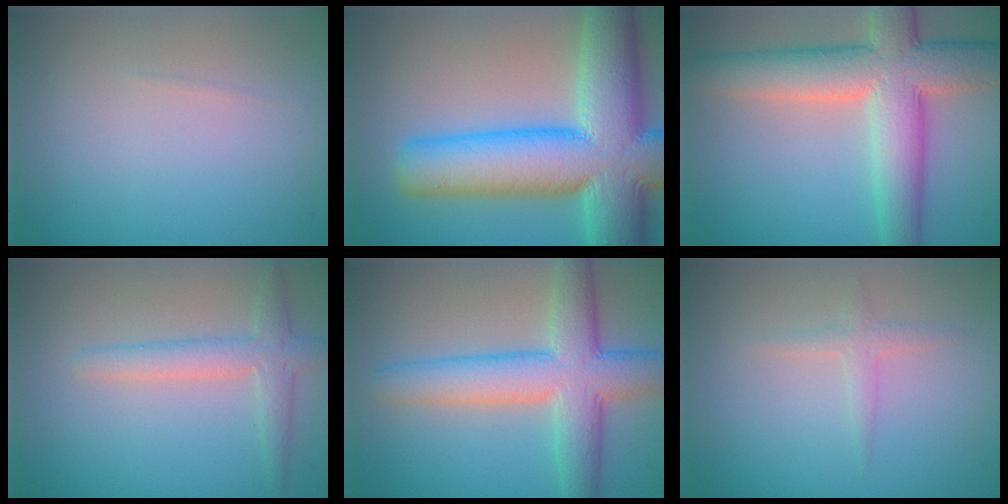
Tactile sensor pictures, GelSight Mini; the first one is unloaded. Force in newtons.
{"total": 14.3, "press": 14.3, "slide": 0.4}
{"total": 9.0, "press": 9.0, "slide": 0.4}
{"total": 2.8, "press": 2.8, "slide": 0.1}
{"total": 7.6, "press": 7.6, "slide": 0.2}
{"total": 1.3, "press": 1.3, "slide": 0.1}